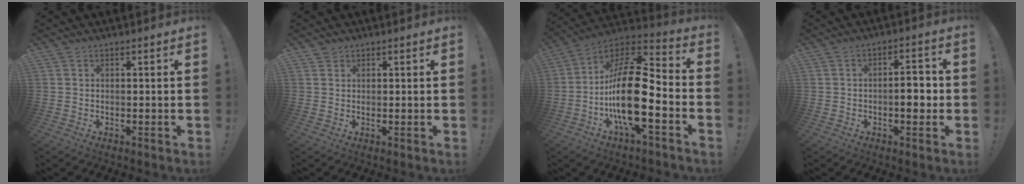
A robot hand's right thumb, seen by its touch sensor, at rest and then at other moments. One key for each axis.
{"total": 1.2, "fx": 1.0, "fy": 0.7, "fz": 0.0, "tx": 0.002, "ty": -0.002, "tz": 0.018}
{"total": 22.8, "fx": -4.9, "fy": 8.4, "fz": 20.7, "tx": -0.400, "ty": 0.022, "tz": -0.080}
{"total": 6.7, "fx": -1.3, "fy": 3.1, "fz": 5.8, "tx": -0.076, "ty": 0.010, "tz": -0.025}